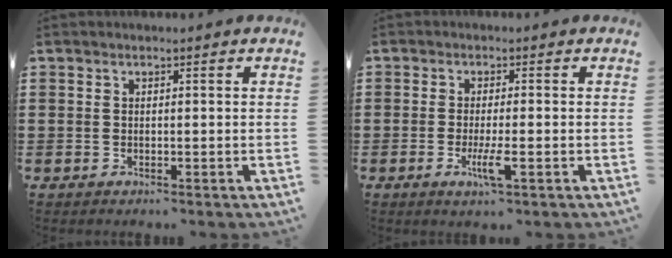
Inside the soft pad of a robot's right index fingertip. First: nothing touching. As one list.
[{"total": 4.2, "force": [-1.6, 0.5, 3.8], "torque": [-0.075, -0.013, -0.030]}]